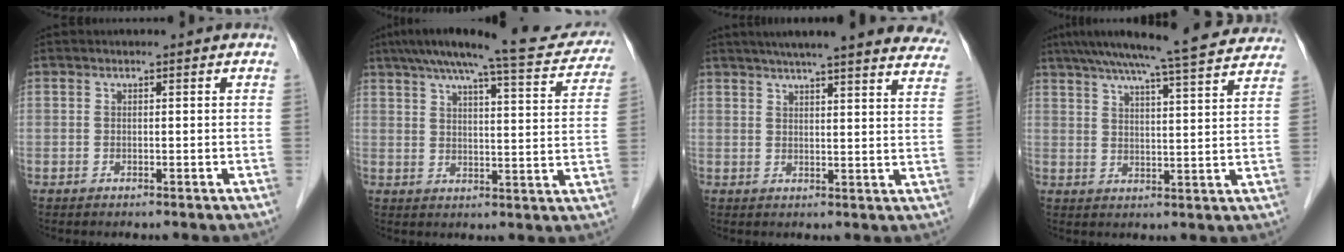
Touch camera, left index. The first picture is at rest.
{"total": 17.2, "force": [15.2, 2.1, 7.8], "torque": [-0.113, 0.009, 0.195]}
{"total": 26.3, "force": [23.2, 2.4, 12.1], "torque": [-0.176, -0.024, 0.272]}
{"total": 19.8, "force": [17.6, 1.2, 9.0], "torque": [-0.143, 0.018, 0.233]}